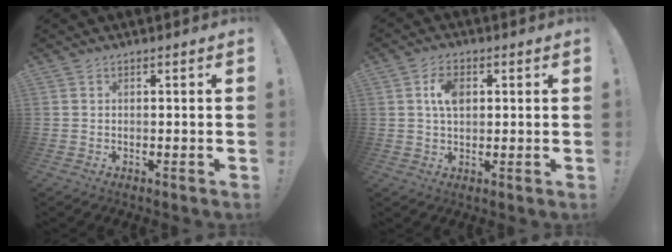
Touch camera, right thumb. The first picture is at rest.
{"total": 6.1, "force": [1.5, 3.7, 4.6], "torque": [-0.070, 0.001, 0.023]}